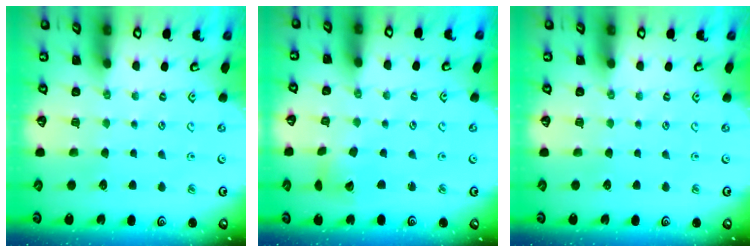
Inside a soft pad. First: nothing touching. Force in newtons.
{"total": 4.9, "press": 4.9, "slide": 0.6}
{"total": 0.0}